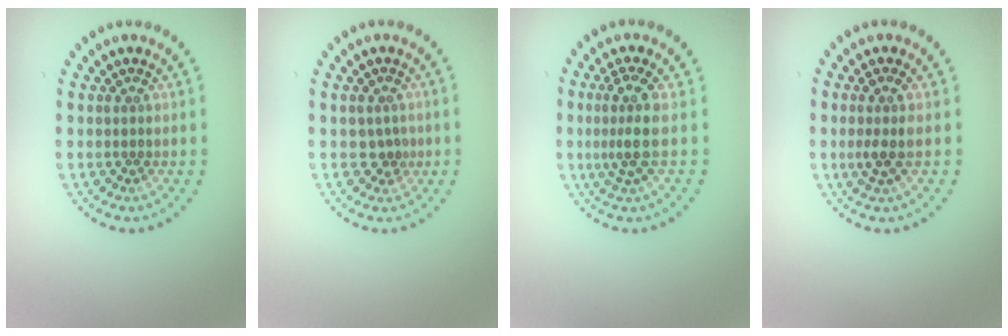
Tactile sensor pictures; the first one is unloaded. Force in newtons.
{"total": 1.4, "press": 1.2, "slide": 0.6}
{"total": 3.0, "press": 2.3, "slide": 1.8}
{"total": 1.7, "press": 1.5, "slide": 0.9}